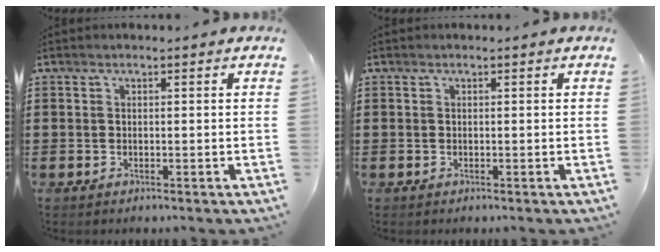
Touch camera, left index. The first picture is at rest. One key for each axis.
{"total": 0.0}